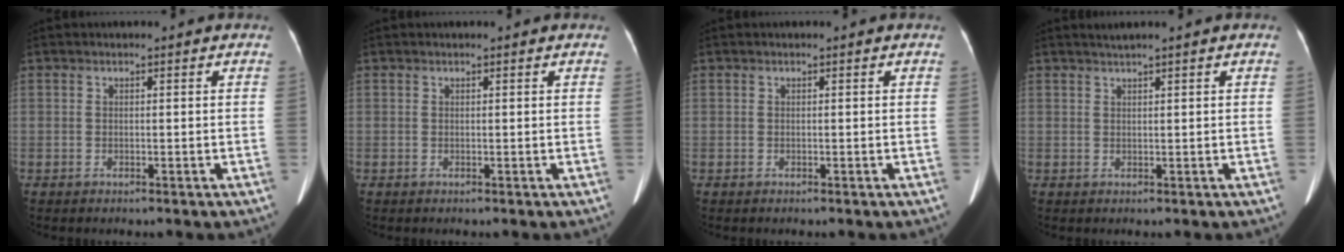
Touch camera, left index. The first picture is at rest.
{"total": 0.5, "force": [0.5, 0.1, 0.2], "torque": [-0.002, 0.010, 0.004]}
{"total": 0.0}
{"total": 1.4, "force": [1.1, -0.4, 0.8], "torque": [-0.017, 0.006, 0.026]}